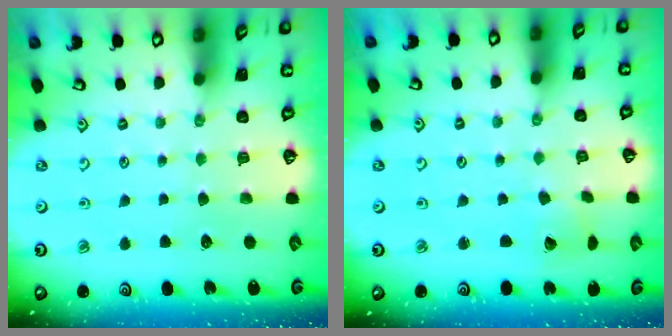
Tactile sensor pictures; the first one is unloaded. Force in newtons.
{"total": 2.8, "press": 2.8, "slide": 0.3}